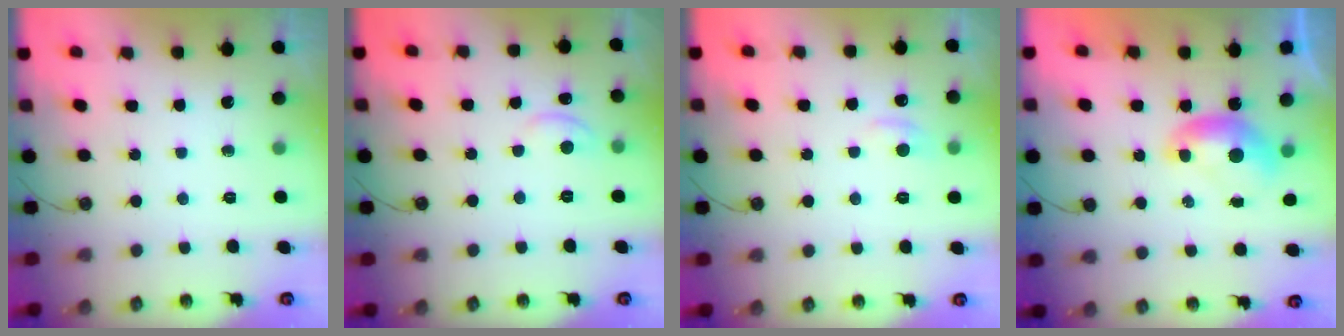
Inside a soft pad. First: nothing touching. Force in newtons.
{"total": 1.7, "press": 1.6, "slide": 0.3}
{"total": 0.9, "press": 0.4, "slide": 0.8}
{"total": 0.0}